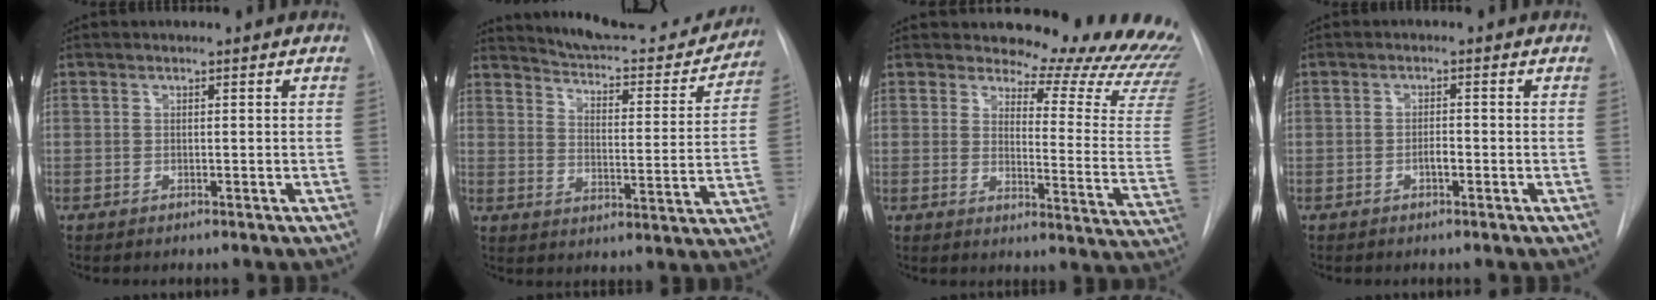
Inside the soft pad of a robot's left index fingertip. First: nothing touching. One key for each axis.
{"total": 19.7, "fx": 18.6, "fy": 3.7, "fz": 5.6, "tx": -0.069, "ty": -0.044, "tz": 0.237}
{"total": 20.2, "fx": 19.2, "fy": 4.2, "fz": 4.9, "tx": -0.033, "ty": -0.133, "tz": 0.196}
{"total": 1.4, "fx": -0.6, "fy": 0.5, "fz": 1.1, "tx": -0.019, "ty": 0.003, "tz": -0.012}